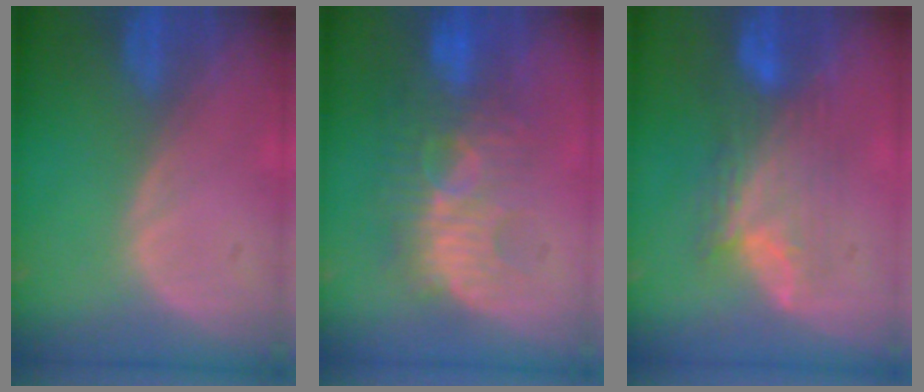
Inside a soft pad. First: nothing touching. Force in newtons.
{"total": 9.4, "press": 8.8, "slide": 3.2}
{"total": 7.6, "press": 7.3, "slide": 2.2}